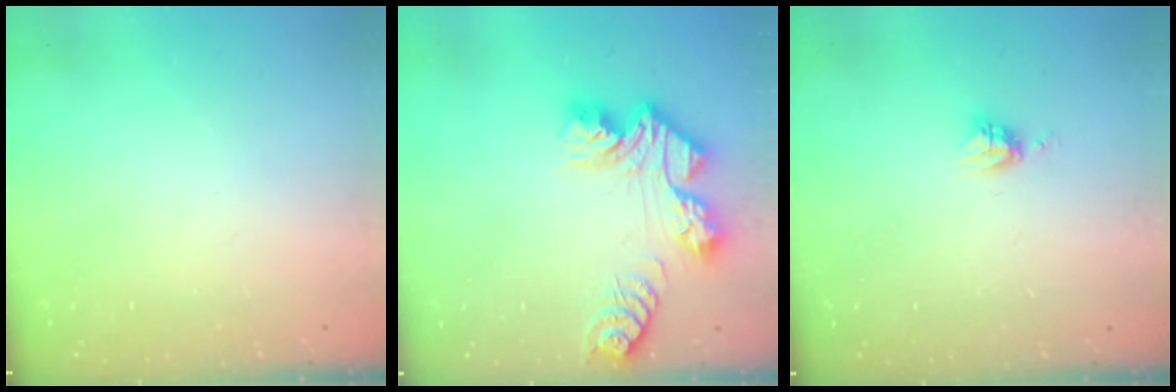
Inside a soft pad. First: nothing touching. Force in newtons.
{"total": 12.0, "press": 12.0, "slide": 1.1}
{"total": 3.8, "press": 3.8, "slide": 0.4}